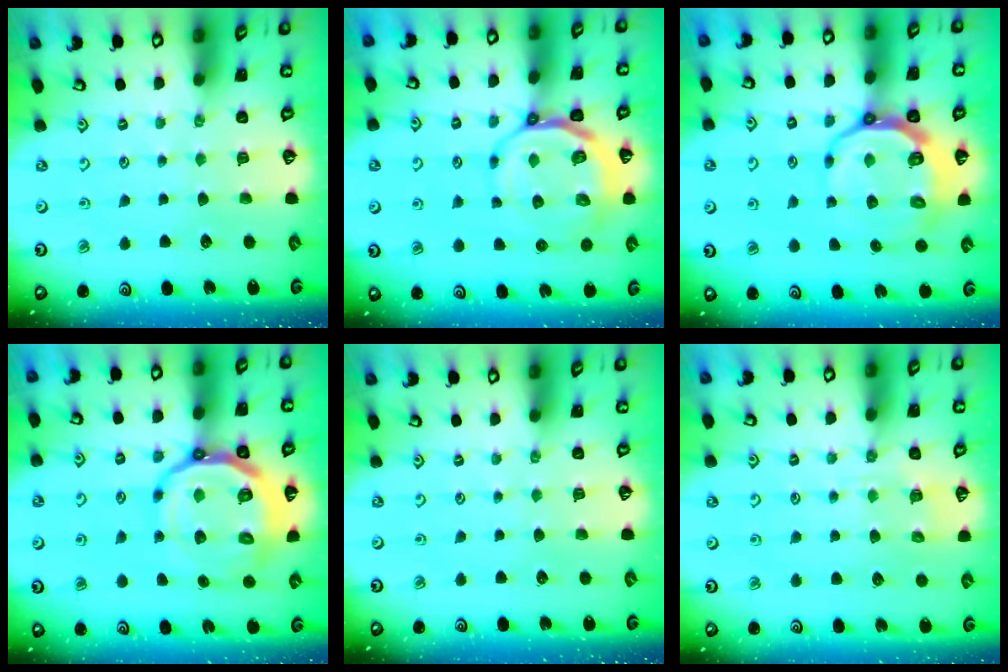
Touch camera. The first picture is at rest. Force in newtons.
{"total": 10.8, "press": 10.4, "slide": 2.7}
{"total": 10.2, "press": 9.5, "slide": 3.7}
{"total": 18.0, "press": 17.7, "slide": 3.1}
{"total": 0.0}
{"total": 5.3, "press": 5.2, "slide": 0.8}